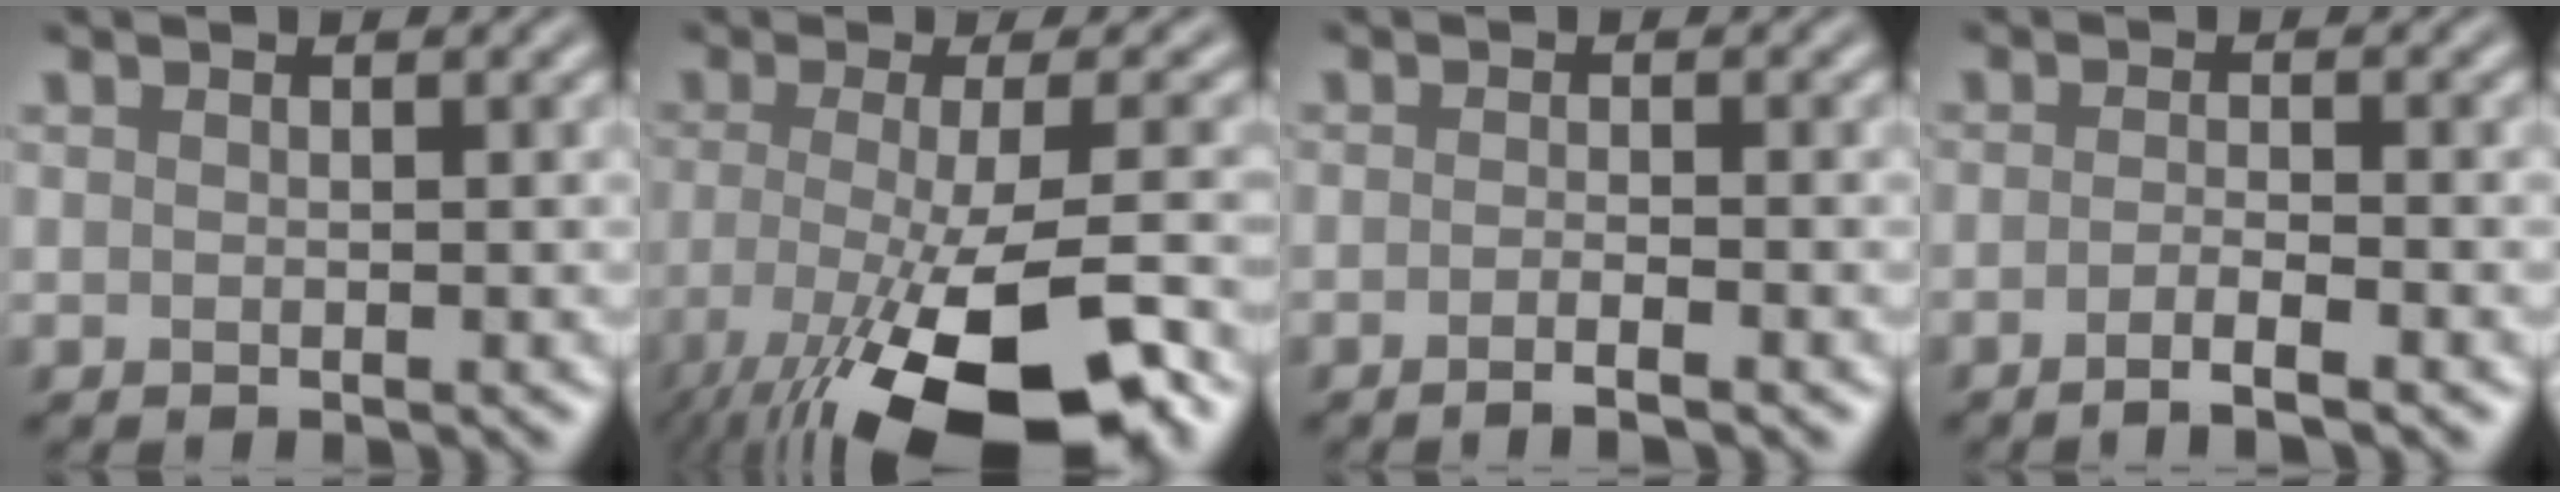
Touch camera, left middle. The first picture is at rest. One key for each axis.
{"total": 13.8, "fx": -7.1, "fy": 3.8, "fz": 11.2, "tx": -0.189, "ty": -0.030, "tz": -0.116}
{"total": 1.7, "fx": -1.1, "fy": 0.4, "fz": 1.3, "tx": -0.008, "ty": -0.007, "tz": -0.023}
{"total": 2.4, "fx": -1.6, "fy": 0.4, "fz": 1.8, "tx": -0.022, "ty": -0.003, "tz": -0.037}